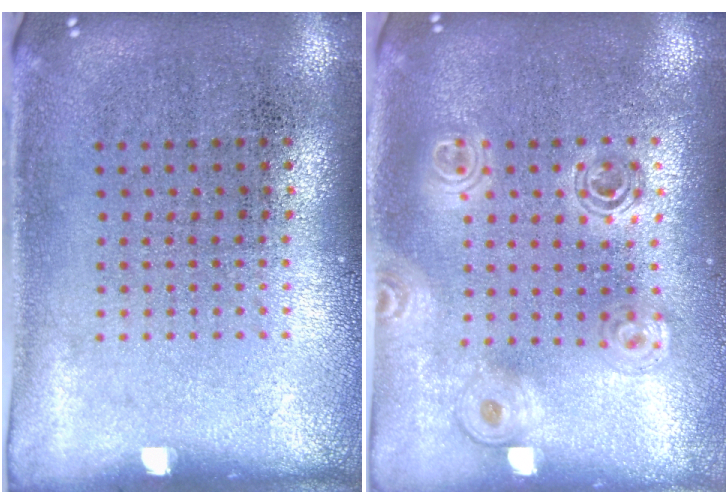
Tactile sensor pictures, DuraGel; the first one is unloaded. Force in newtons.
{"total": 1.7, "press": 1.5, "slide": 0.8}